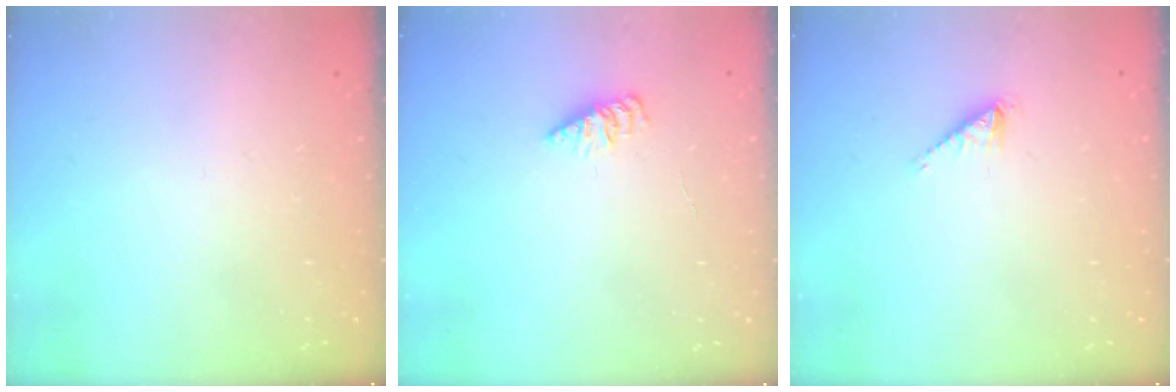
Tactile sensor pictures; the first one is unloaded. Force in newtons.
{"total": 2.4, "press": 2.4, "slide": 0.3}
{"total": 0.8, "press": 0.7, "slide": 0.1}